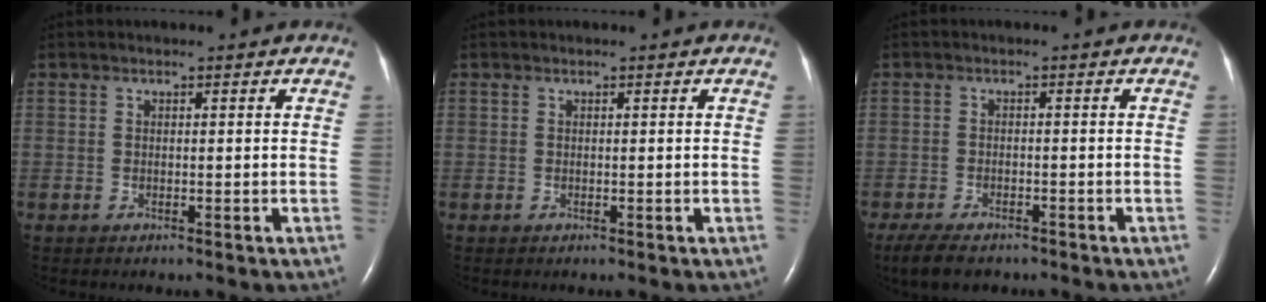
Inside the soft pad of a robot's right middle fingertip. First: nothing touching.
{"total": 0.0}
{"total": 6.0, "force": [-4.6, 2.3, 3.1], "torque": [-0.052, -0.011, -0.071]}